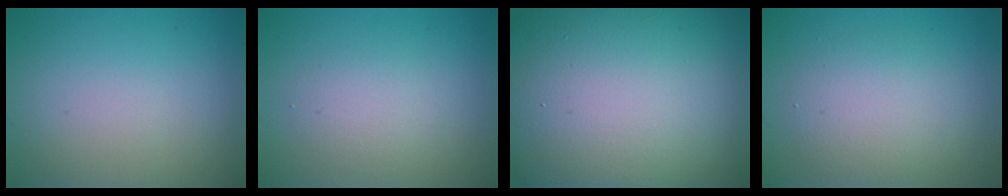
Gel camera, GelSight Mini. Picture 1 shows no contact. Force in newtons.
{"total": 2.1, "press": 2.1, "slide": 0.0}
{"total": 25.1, "press": 25.1, "slide": 1.4}
{"total": 3.8, "press": 3.8, "slide": 0.5}